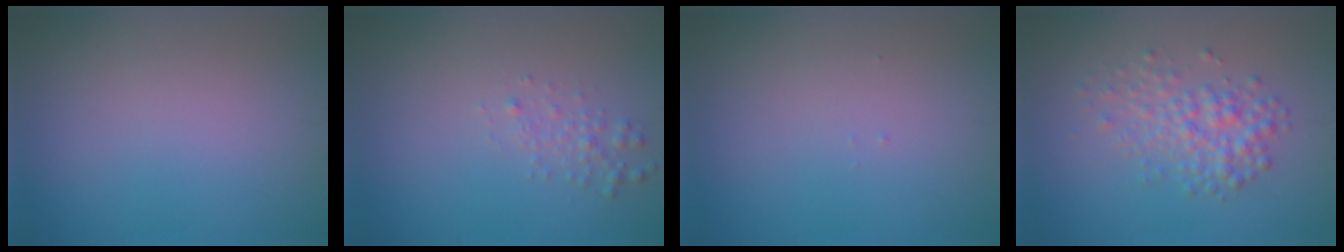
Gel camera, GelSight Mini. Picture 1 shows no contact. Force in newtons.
{"total": 1.3, "press": 1.3, "slide": 0.0}
{"total": 0.0}
{"total": 3.2, "press": 3.2, "slide": 0.1}